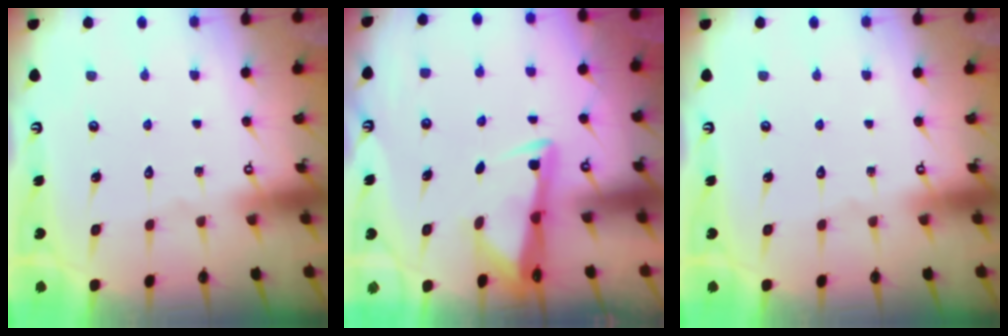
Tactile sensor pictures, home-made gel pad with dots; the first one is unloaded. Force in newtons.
{"total": 3.2, "press": 3.1, "slide": 0.8}
{"total": 0.0}